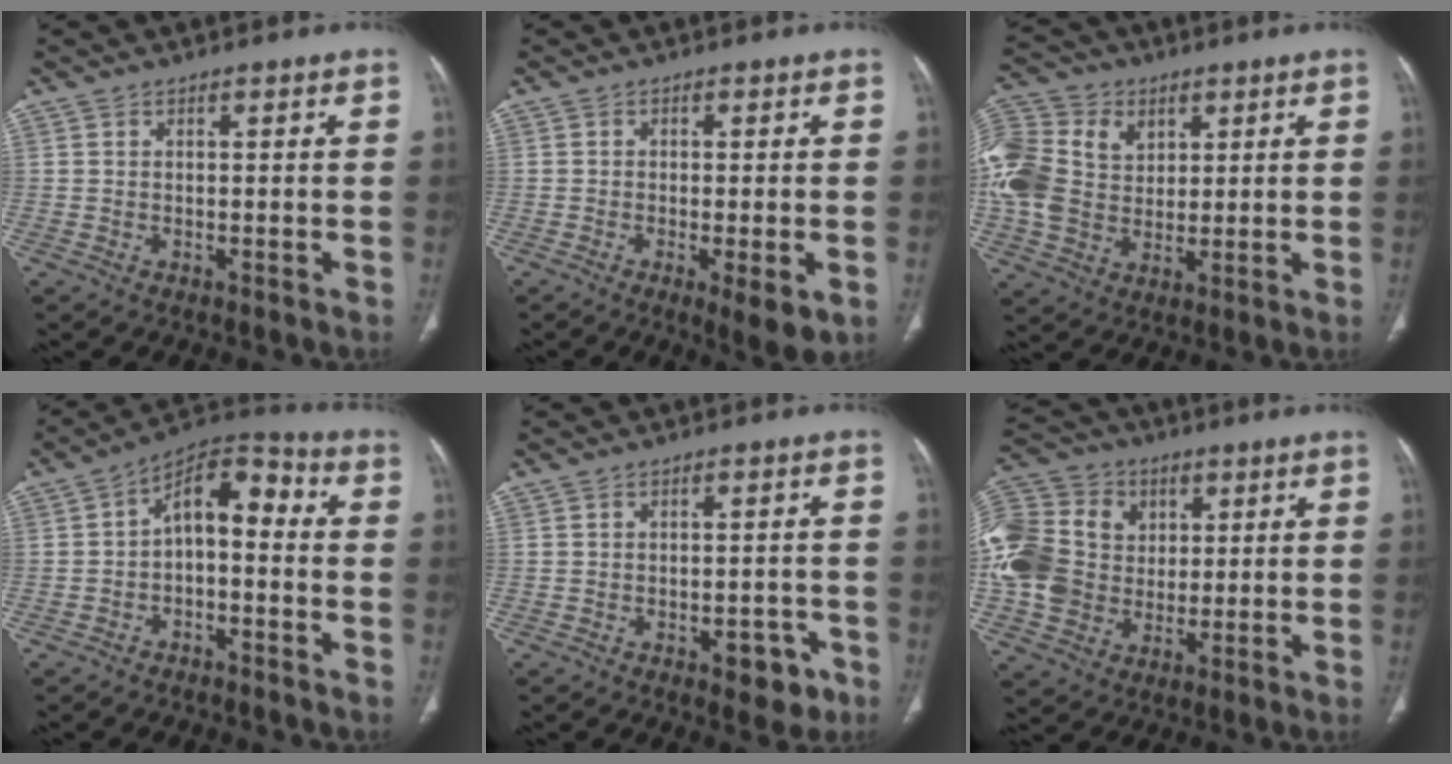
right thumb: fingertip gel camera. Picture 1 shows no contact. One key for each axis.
{"total": 5.9, "fx": -2.0, "fy": 1.5, "fz": 5.3, "tx": -0.080, "ty": -0.014, "tz": -0.029}
{"total": 19.4, "fx": 4.4, "fy": 15.0, "fz": 11.6, "tx": -0.260, "ty": 0.019, "tz": 0.084}
{"total": 10.4, "fx": -1.0, "fy": 5.9, "fz": 8.5, "tx": -0.109, "ty": 0.050, "tz": -0.029}
{"total": 5.8, "fx": -3.0, "fy": 3.1, "fz": 3.8, "tx": -0.024, "ty": 0.018, "tz": -0.033}
{"total": 21.4, "fx": 2.3, "fy": 17.6, "fz": 12.0, "tx": -0.266, "ty": 0.030, "tz": 0.045}